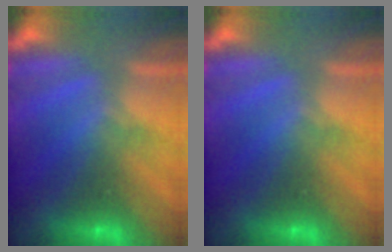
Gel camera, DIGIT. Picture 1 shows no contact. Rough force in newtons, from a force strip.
{"total": 0.0}